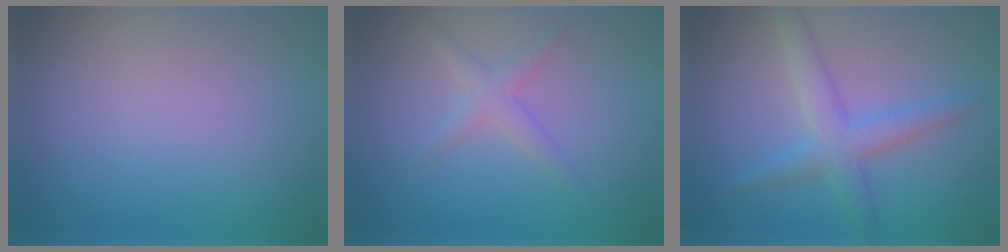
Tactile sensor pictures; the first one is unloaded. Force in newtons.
{"total": 1.6, "press": 1.6, "slide": 0.1}
{"total": 3.4, "press": 3.4, "slide": 0.2}